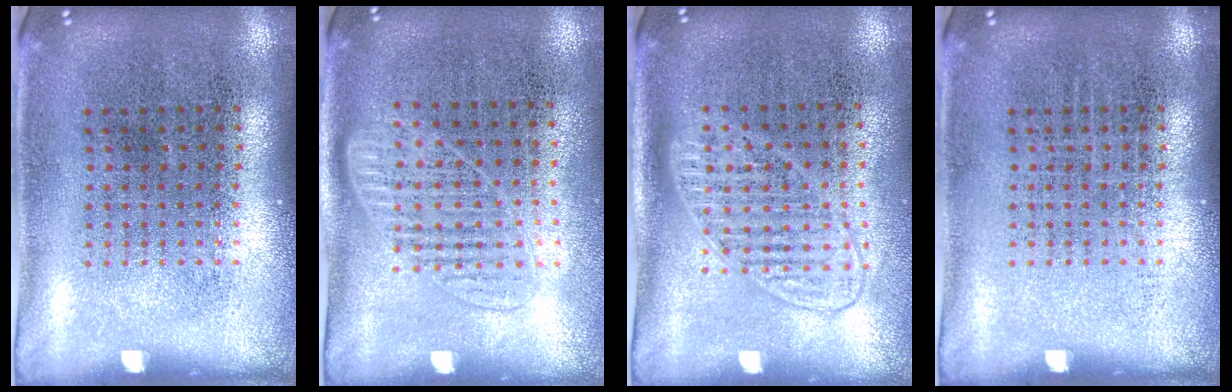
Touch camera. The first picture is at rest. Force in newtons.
{"total": 1.2, "press": 1.0, "slide": 0.6}
{"total": 1.4, "press": 1.2, "slide": 0.7}
{"total": 0.0}